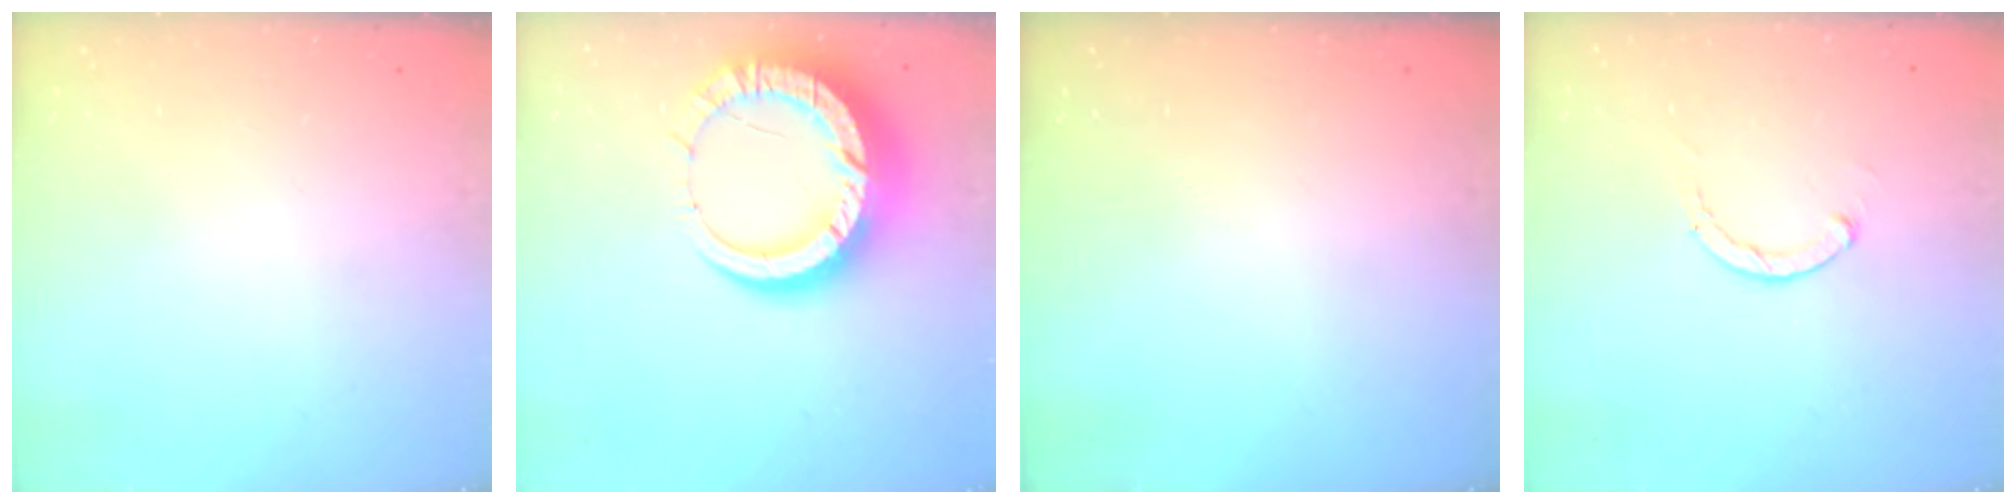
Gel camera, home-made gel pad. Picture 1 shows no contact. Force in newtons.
{"total": 16.0, "press": 15.9, "slide": 1.7}
{"total": 0.0}
{"total": 1.1, "press": 1.0, "slide": 0.3}